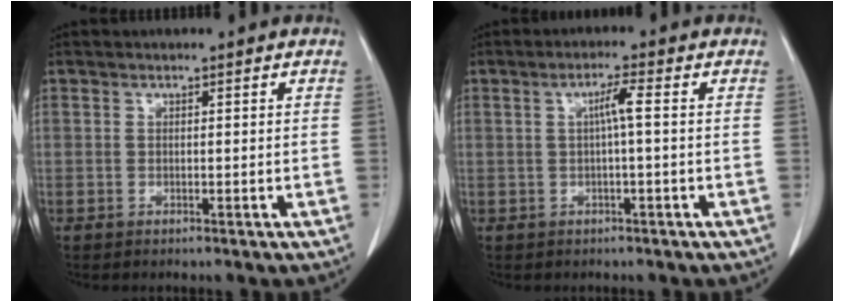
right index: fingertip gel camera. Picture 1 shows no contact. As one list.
[{"total": 2.8, "force": [0.2, 0.0, 2.8], "torque": [-0.050, 0.006, 0.004]}]